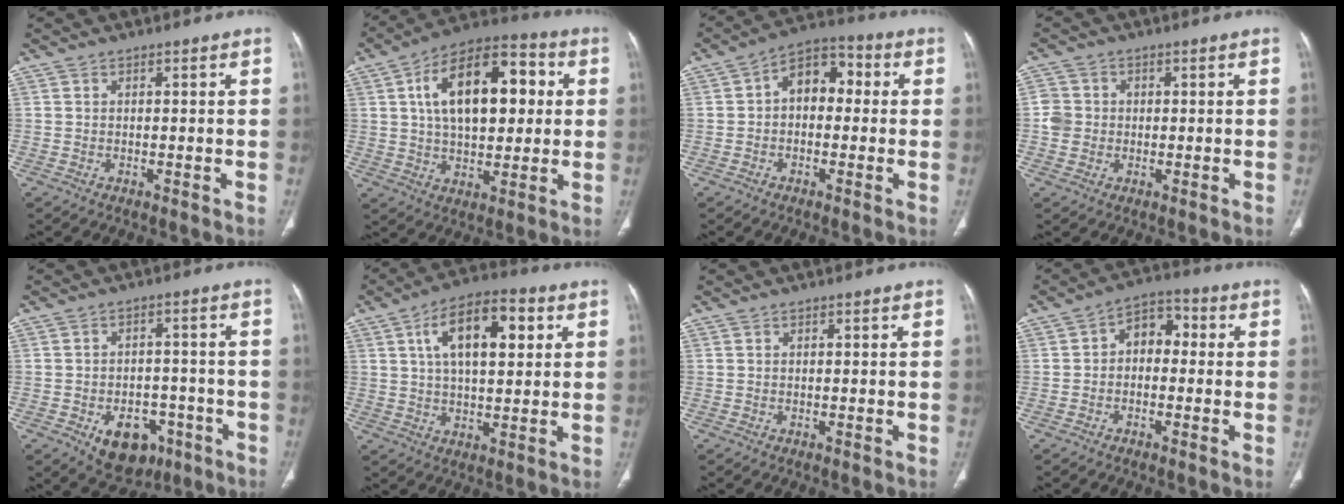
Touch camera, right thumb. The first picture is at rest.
{"total": 20.1, "force": [4.2, 11.0, 16.3], "torque": [-0.231, 0.018, 0.061]}
{"total": 8.8, "force": [0.6, 5.9, 6.5], "torque": [-0.069, 0.031, -0.006]}
{"total": 4.0, "force": [-0.3, 3.8, 1.3], "torque": [-0.012, 0.007, -0.008]}
{"total": 10.4, "force": [-4.9, 7.1, 5.8], "torque": [-0.046, 0.026, -0.059]}
{"total": 14.1, "force": [4.4, 6.7, 11.6], "torque": [-0.174, 0.005, 0.067]}
{"total": 0.0}
{"total": 6.4, "force": [-0.2, 4.5, 4.6], "torque": [-0.047, 0.028, -0.019]}